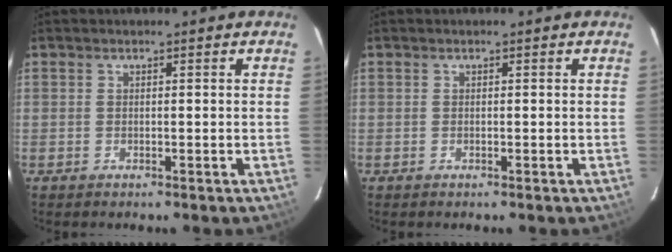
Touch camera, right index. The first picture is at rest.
{"total": 0.0}